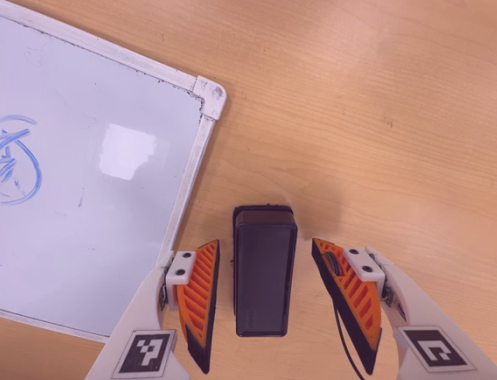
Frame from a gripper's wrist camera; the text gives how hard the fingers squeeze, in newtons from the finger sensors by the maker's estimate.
{"total": 0.0}